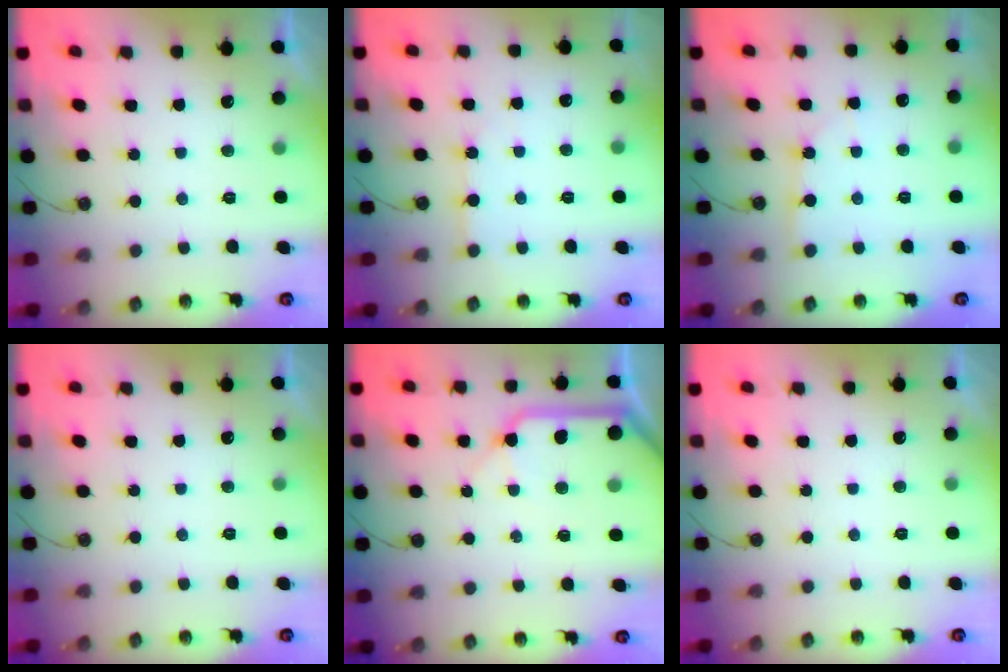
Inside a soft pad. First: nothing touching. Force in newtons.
{"total": 3.9, "press": 3.9, "slide": 0.5}
{"total": 2.3, "press": 2.3, "slide": 0.3}
{"total": 0.0}
{"total": 12.0, "press": 11.9, "slide": 1.6}
{"total": 0.0}